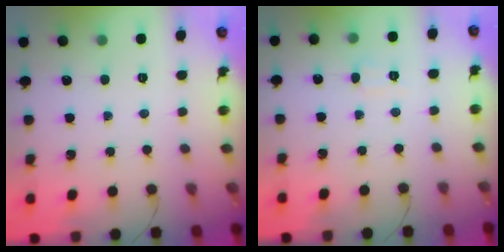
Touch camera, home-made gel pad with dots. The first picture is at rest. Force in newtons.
{"total": 4.7, "press": 4.3, "slide": 1.7}